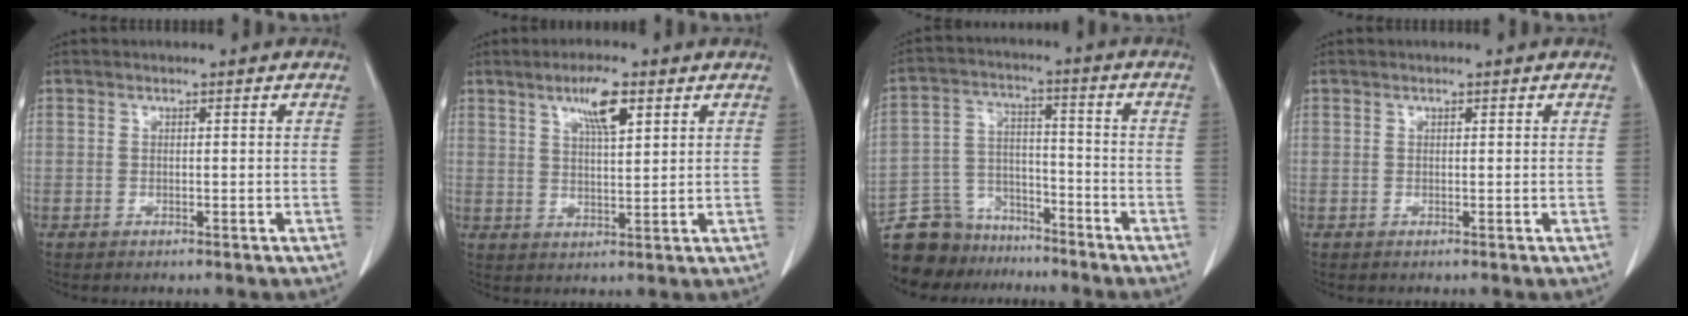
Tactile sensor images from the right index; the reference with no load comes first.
{"total": 6.0, "force": [3.3, 1.1, 4.9], "torque": [-0.089, 0.002, 0.056]}
{"total": 10.4, "force": [-8.8, 5.5, 0.4], "torque": [-0.014, 0.041, -0.151]}
{"total": 0.0}